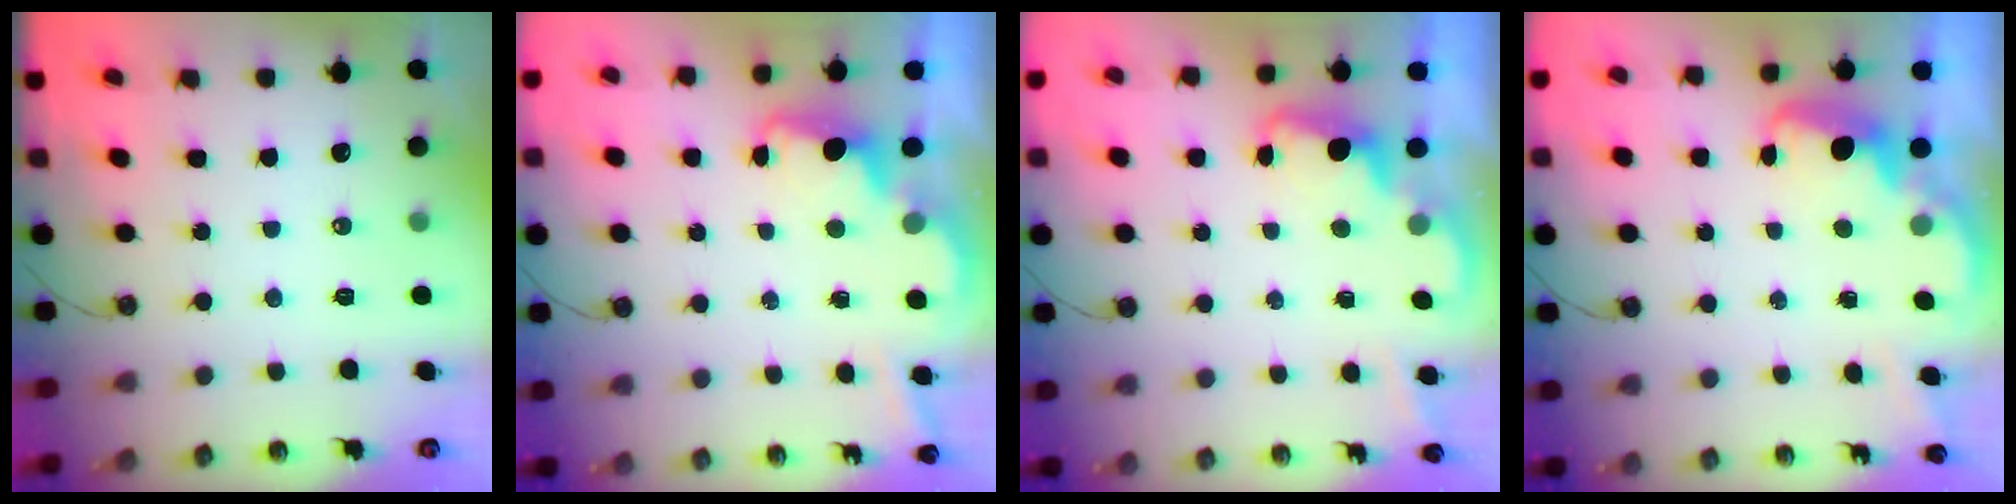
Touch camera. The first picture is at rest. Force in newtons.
{"total": 3.5, "press": 3.5, "slide": 0.8}
{"total": 2.2, "press": 2.1, "slide": 0.5}
{"total": 2.7, "press": 2.6, "slide": 0.5}